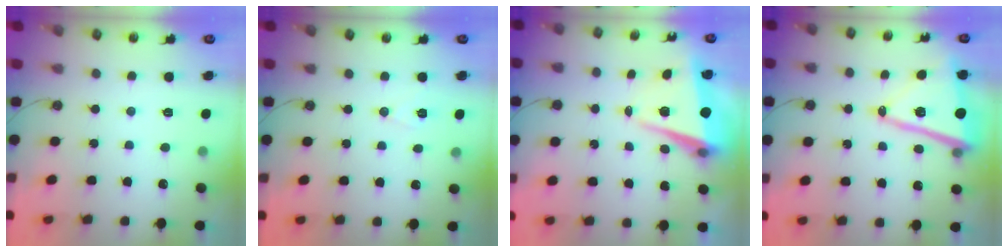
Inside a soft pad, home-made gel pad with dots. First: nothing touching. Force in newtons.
{"total": 7.1, "press": 5.5, "slide": 4.5}
{"total": 6.6, "press": 6.4, "slide": 1.5}
{"total": 14.9, "press": 14.8, "slide": 1.8}